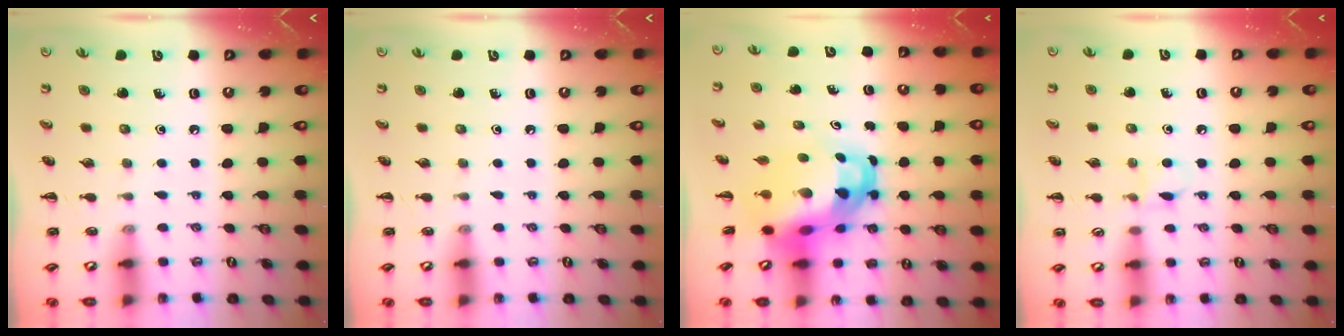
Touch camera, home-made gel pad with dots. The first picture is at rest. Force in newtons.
{"total": 0.0}
{"total": 8.7, "press": 8.4, "slide": 2.4}
{"total": 4.9, "press": 4.6, "slide": 1.6}